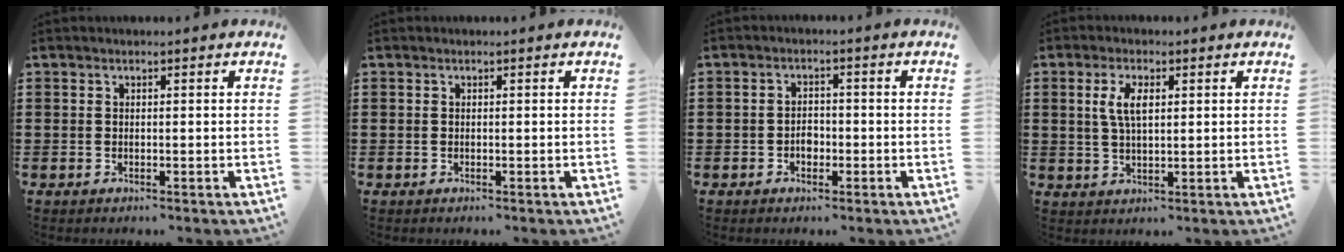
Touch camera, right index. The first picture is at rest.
{"total": 0.0}
{"total": 2.3, "force": [-0.8, 1.6, 1.5], "torque": [-0.029, 0.001, -0.016]}
{"total": 4.4, "force": [1.1, 1.8, 3.9], "torque": [-0.083, 0.007, 0.018]}